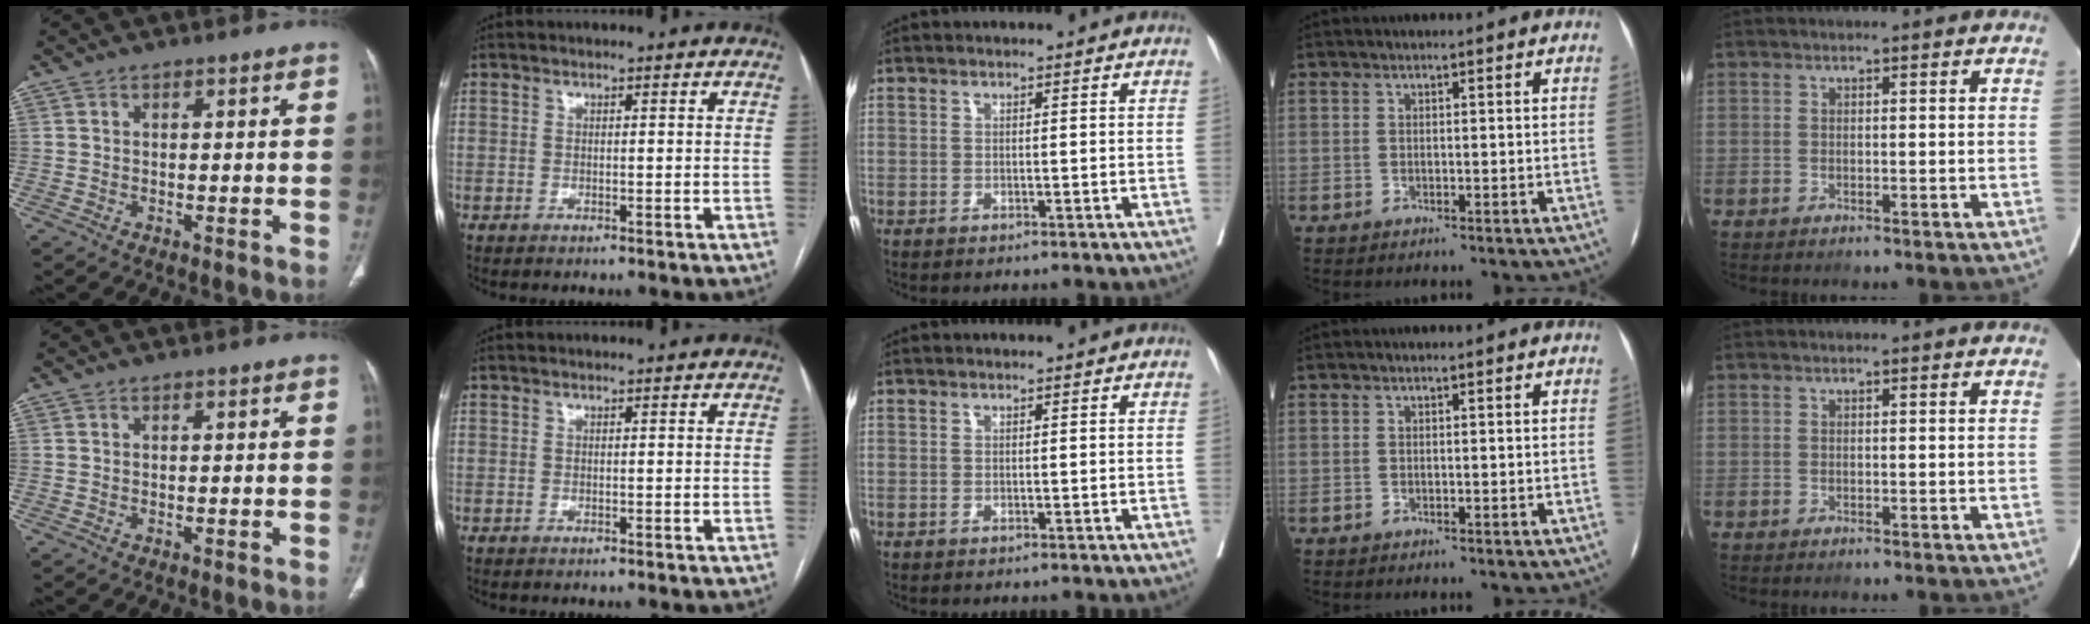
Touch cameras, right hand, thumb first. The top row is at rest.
{}